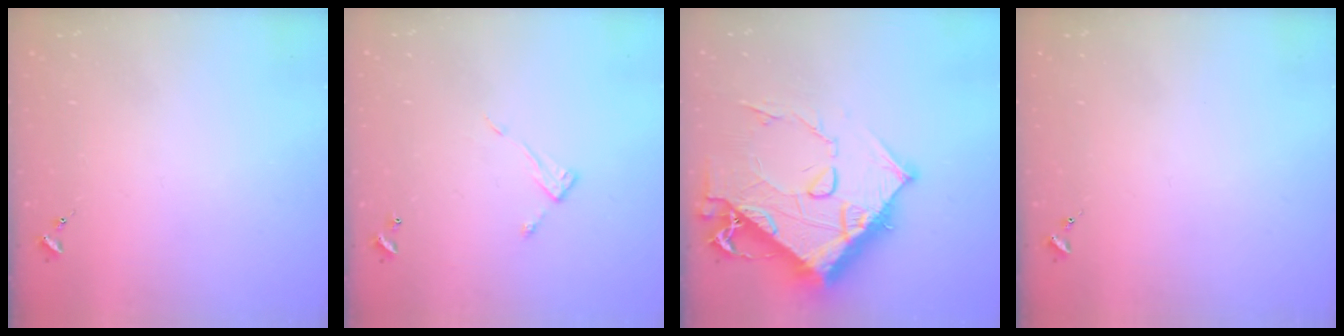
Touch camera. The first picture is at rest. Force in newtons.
{"total": 6.7, "press": 6.7, "slide": 0.2}
{"total": 19.8, "press": 19.7, "slide": 2.0}
{"total": 0.0}